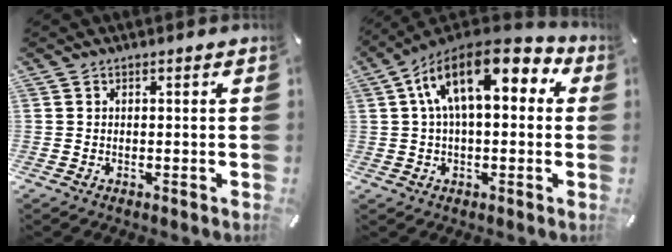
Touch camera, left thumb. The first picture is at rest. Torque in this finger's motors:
{"motor_torque": [1.91, 1.93, 2.31, -0.46, 0.33]}